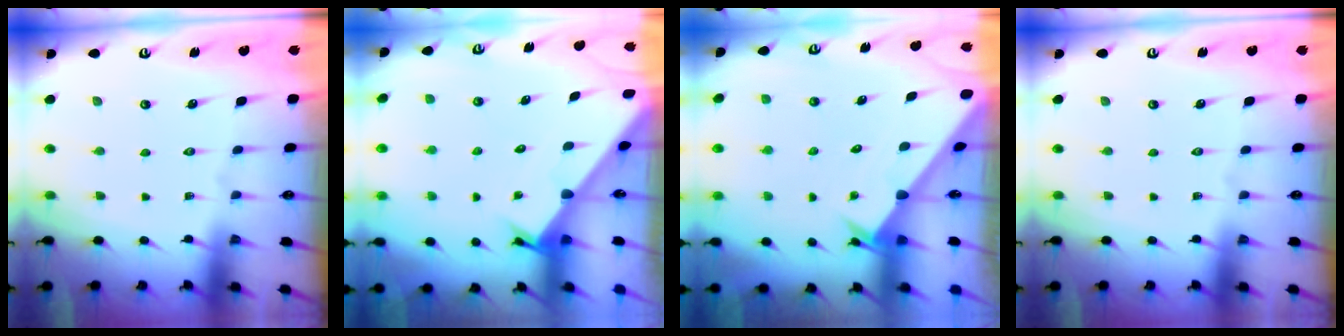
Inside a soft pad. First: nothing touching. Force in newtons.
{"total": 2.3, "press": 2.3, "slide": 0.1}
{"total": 2.3, "press": 2.3, "slide": 0.2}
{"total": 0.0}